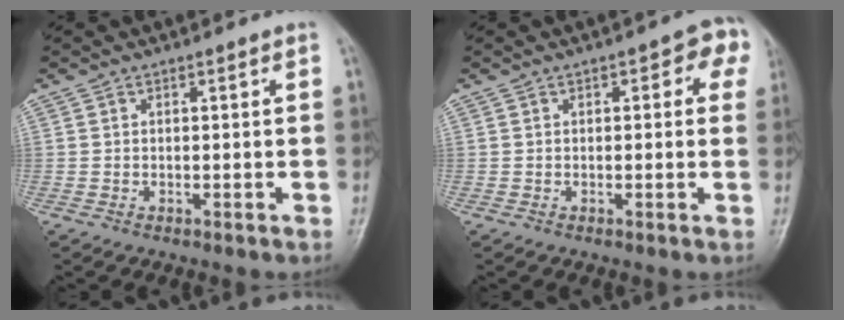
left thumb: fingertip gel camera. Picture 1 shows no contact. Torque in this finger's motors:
{"motor_torque": [-0.15, 0.48, 0.05, -0.14, 0.06]}